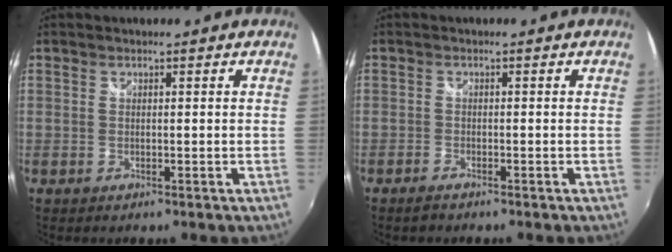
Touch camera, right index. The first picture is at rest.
{"total": 1.7, "force": [-1.5, 0.6, 0.6], "torque": [-0.019, -0.003, -0.031]}